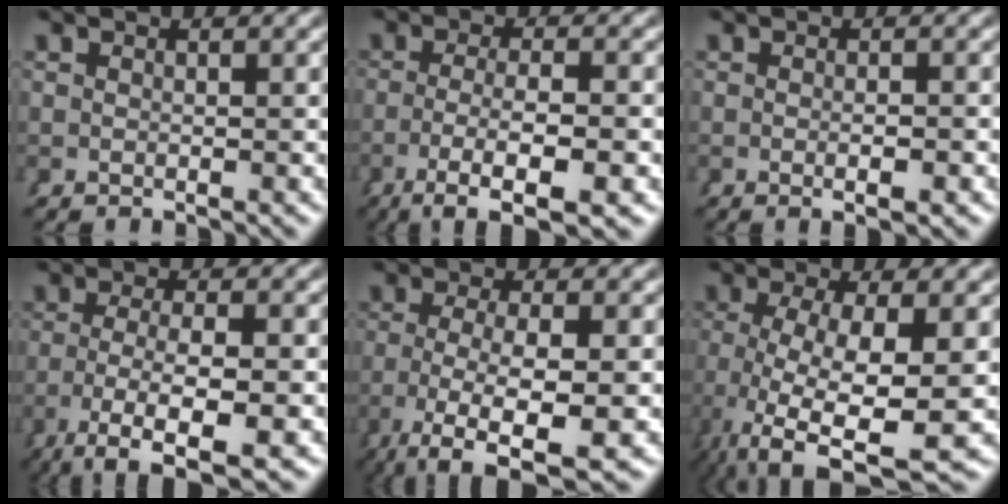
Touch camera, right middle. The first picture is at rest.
{"total": 7.2, "force": [-4.8, 1.4, 5.1], "torque": [-0.099, -0.033, -0.055]}
{"total": 1.8, "force": [-1.1, 0.0, 1.5], "torque": [-0.027, -0.002, -0.016]}
{"total": 8.4, "force": [-5.9, 2.0, 5.6], "torque": [-0.117, -0.042, -0.068]}
{"total": 8.7, "force": [-5.8, 3.0, 5.9], "torque": [-0.132, -0.049, -0.066]}
{"total": 8.2, "force": [-2.9, 3.5, 6.8], "torque": [-0.157, -0.055, -0.011]}